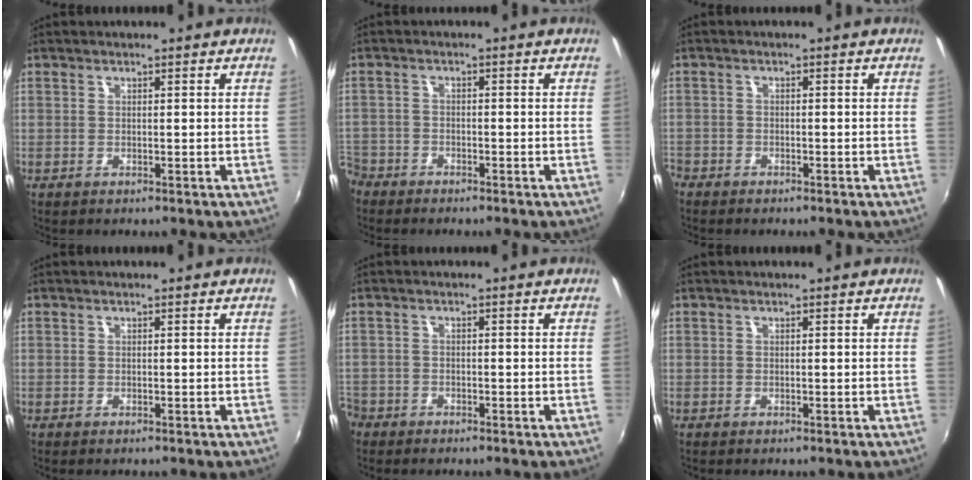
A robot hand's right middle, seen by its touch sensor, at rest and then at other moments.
{"total": 5.9, "force": [-4.4, 3.9, 1.1], "torque": [-0.056, -0.004, -0.087]}
{"total": 2.9, "force": [-2.4, 1.5, 0.5], "torque": [-0.029, -0.001, -0.046]}
{"total": 0.0}
{"total": 4.2, "force": [-3.0, 2.8, 0.8], "torque": [-0.039, 0.000, -0.060]}
{"total": 0.0}